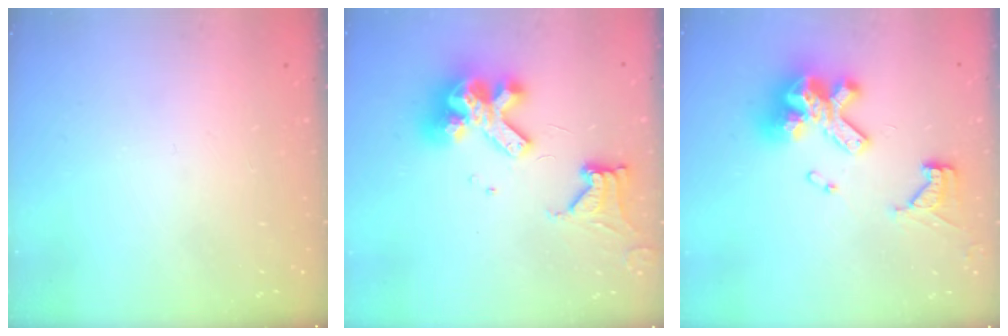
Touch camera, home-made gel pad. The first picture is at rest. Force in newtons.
{"total": 15.0, "press": 14.9, "slide": 1.5}
{"total": 16.4, "press": 16.3, "slide": 2.0}